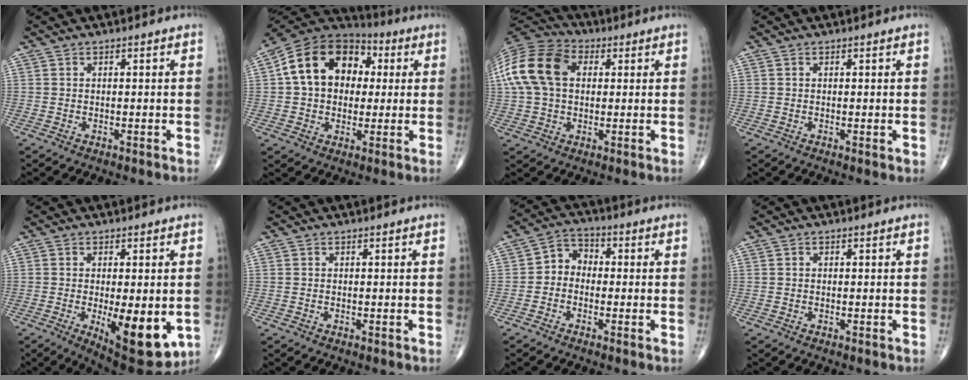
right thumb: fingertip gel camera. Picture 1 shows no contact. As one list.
[{"total": 17.1, "force": [2.9, 12.6, 11.2], "torque": [-0.162, 0.029, 0.041]}, {"total": 15.6, "force": [3.0, 10.7, 11.0], "torque": [-0.221, 0.026, 0.046]}, {"total": 0.7, "force": [0.0, 0.1, 0.7], "torque": [-0.011, -0.004, -0.001]}, {"total": 13.7, "force": [-3.0, 5.0, 12.4], "torque": [-0.163, -0.026, -0.029]}, {"total": 0.0}, {"total": 5.0, "force": [-0.9, 4.2, 2.7], "torque": [-0.022, 0.023, -0.036]}, {"total": 0.0}]